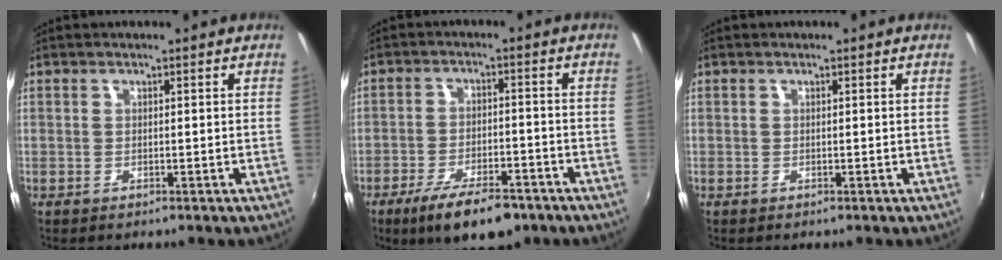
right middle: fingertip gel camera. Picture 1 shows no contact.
{"total": 11.6, "force": [-8.0, 3.8, 7.4], "torque": [-0.153, -0.023, -0.129]}
{"total": 0.0}